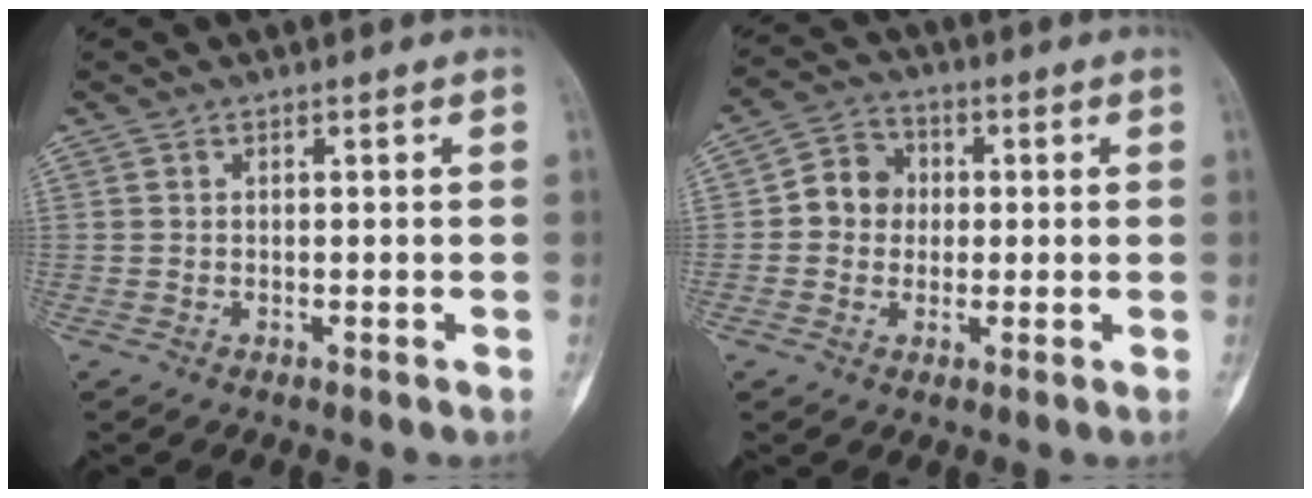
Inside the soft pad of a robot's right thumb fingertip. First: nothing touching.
{"total": 6.9, "force": [0.1, 6.3, 2.9], "torque": [-0.019, 0.015, -0.011]}